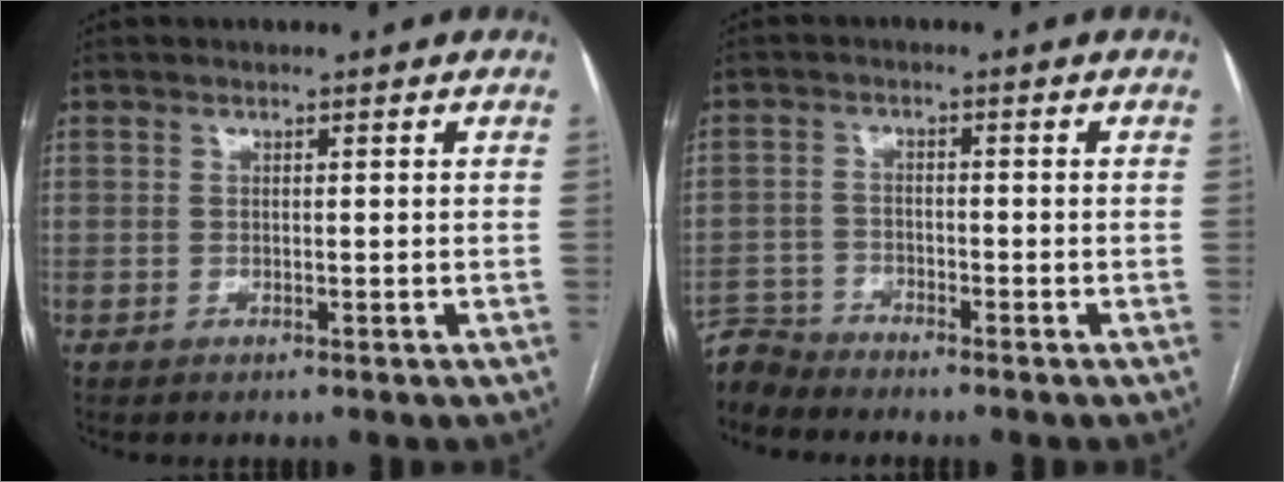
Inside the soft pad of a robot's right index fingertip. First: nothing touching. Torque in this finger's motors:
{"motor_torque": [-1.54, -0.60, -1.05, -0.21]}